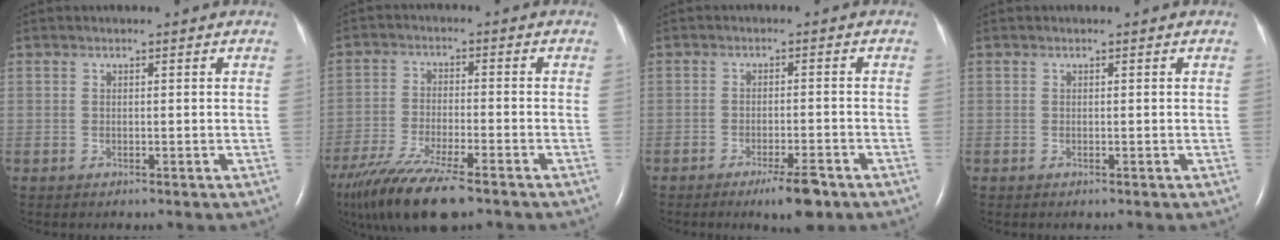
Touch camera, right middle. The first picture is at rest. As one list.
[{"total": 13.8, "force": [-10.3, 2.1, 9.0], "torque": [-0.182, -0.038, -0.179]}, {"total": 5.1, "force": [-3.4, 0.8, 3.7], "torque": [-0.062, -0.007, -0.051]}, {"total": 0.0}]